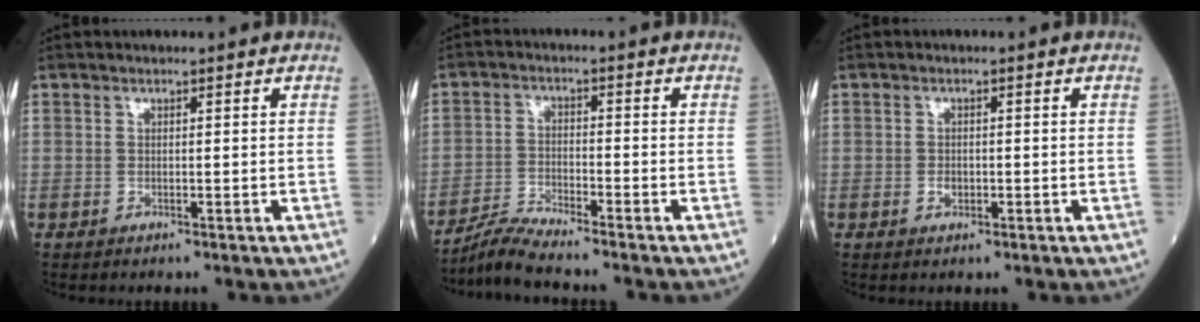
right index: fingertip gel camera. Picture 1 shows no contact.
{"total": 5.2, "force": [-4.9, -1.1, 1.3], "torque": [-0.032, -0.021, -0.098]}
{"total": 1.3, "force": [-0.4, 0.9, 0.8], "torque": [-0.015, 0.002, -0.004]}